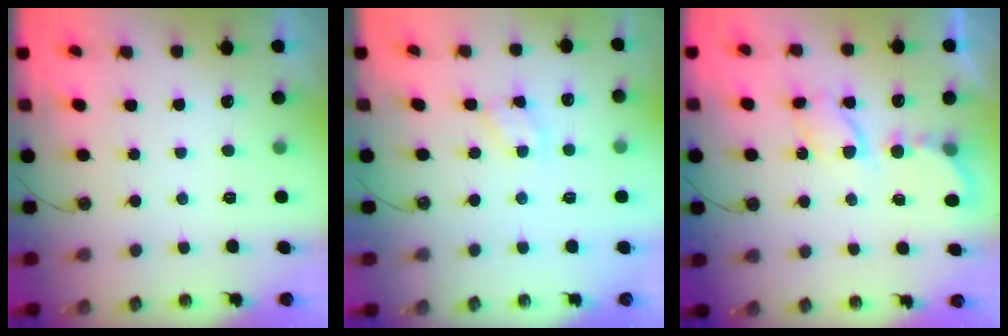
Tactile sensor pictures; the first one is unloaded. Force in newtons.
{"total": 3.7, "press": 3.7, "slide": 0.5}
{"total": 6.4, "press": 6.4, "slide": 0.3}